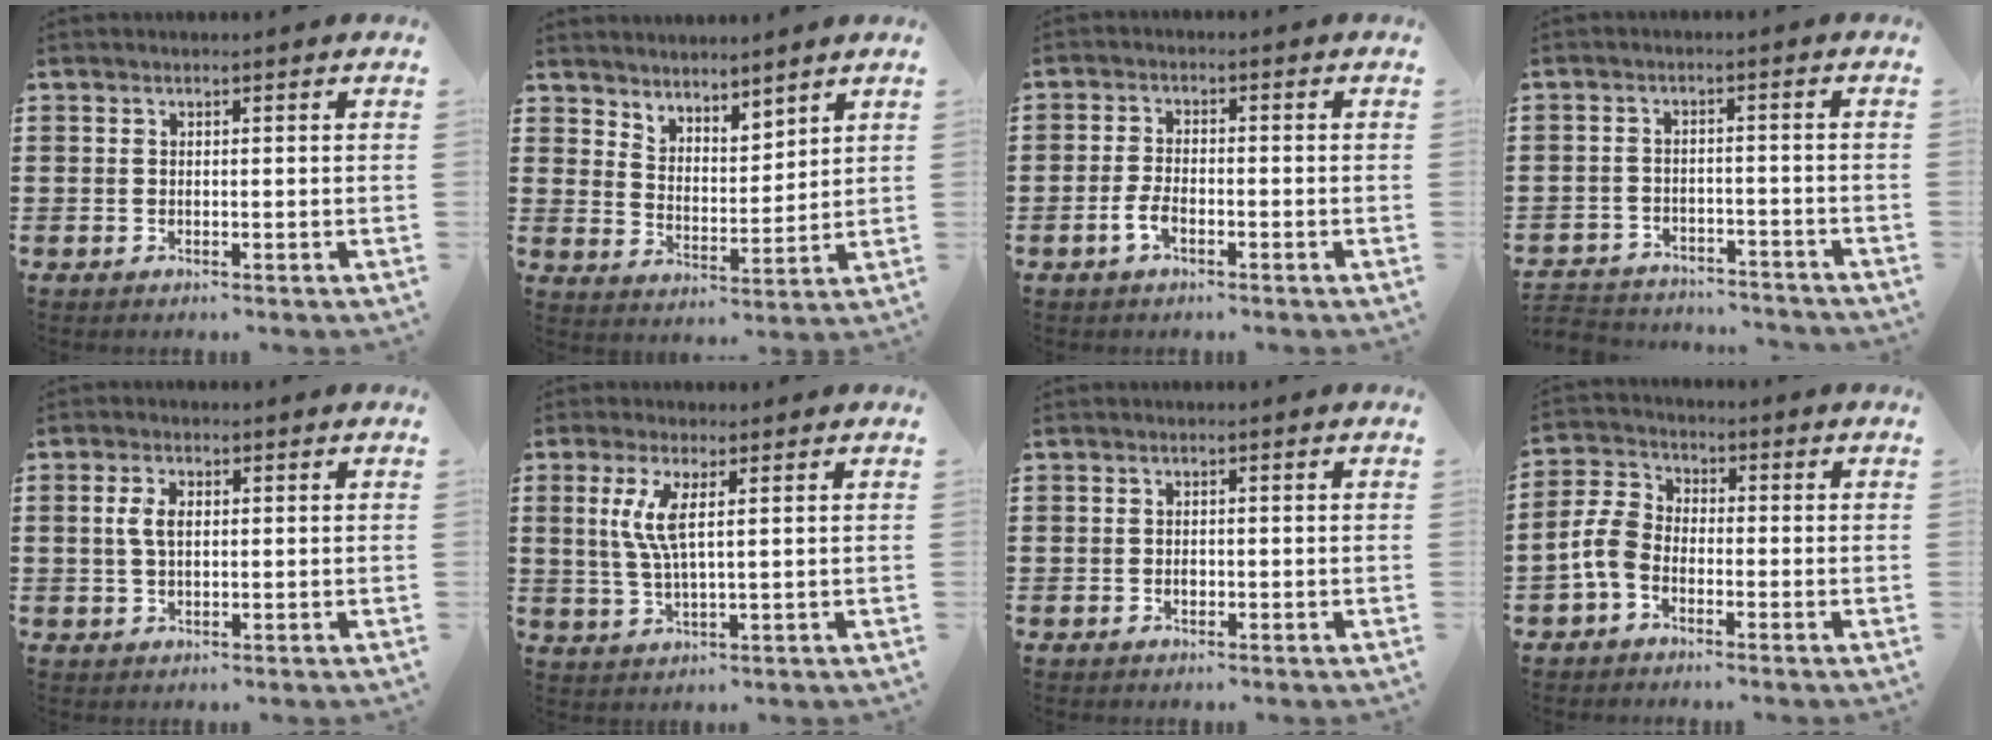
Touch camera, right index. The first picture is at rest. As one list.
[{"total": 4.4, "force": [4.3, 0.7, -0.4], "torque": [-0.010, -0.021, 0.081]}, {"total": 3.1, "force": [-1.4, 1.3, 2.4], "torque": [-0.056, -0.002, -0.030]}, {"total": 3.1, "force": [-3.1, 0.3, -0.1], "torque": [-0.007, -0.001, -0.066]}, {"total": 3.3, "force": [0.4, 1.8, 2.8], "torque": [-0.065, 0.007, 0.003]}, {"total": 5.5, "force": [1.5, 1.2, 5.2], "torque": [-0.120, -0.005, 0.019]}, {"total": 0.9, "force": [-0.2, 0.7, 0.4], "torque": [-0.009, 0.001, -0.004]}, {"total": 5.5, "force": [-2.4, 3.5, 3.5], "torque": [-0.107, -0.001, -0.056]}]